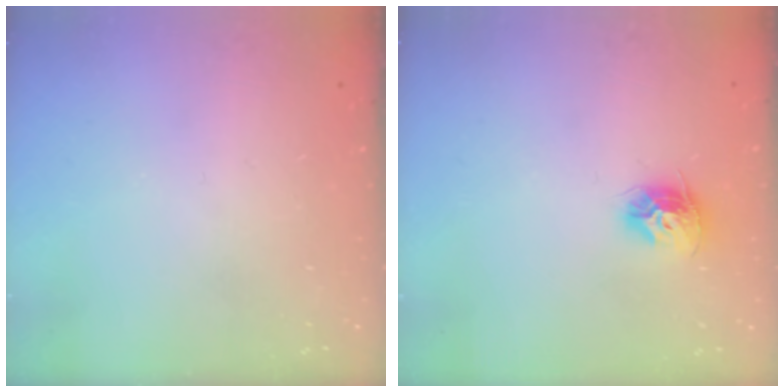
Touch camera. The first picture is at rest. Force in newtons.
{"total": 9.9, "press": 9.9, "slide": 0.5}